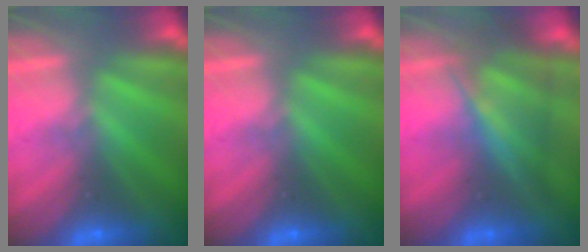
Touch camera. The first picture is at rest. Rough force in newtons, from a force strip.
{"total": 0.0}
{"total": 4.7}